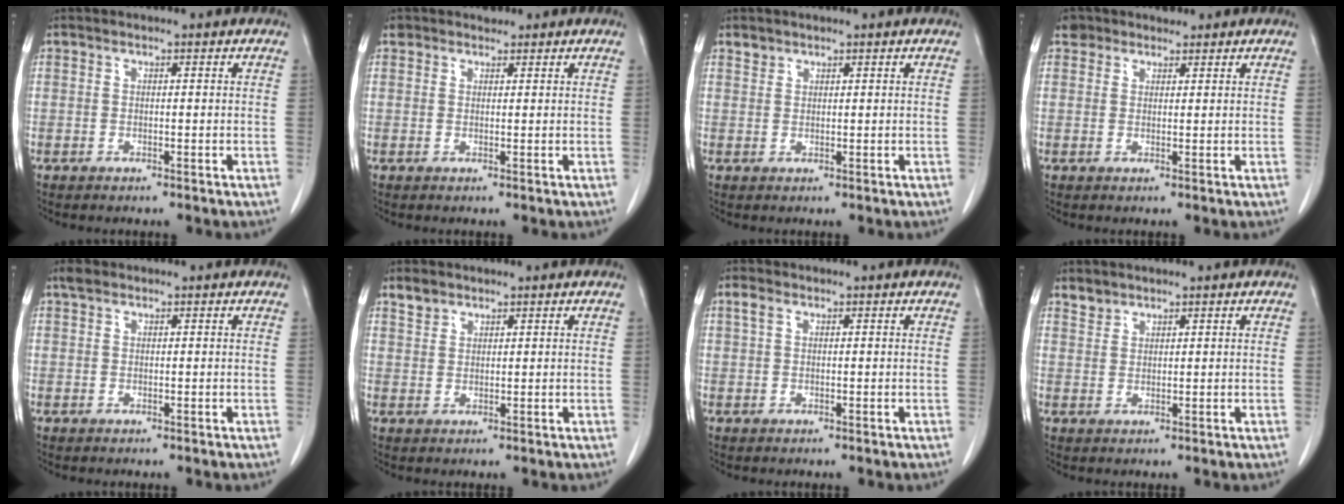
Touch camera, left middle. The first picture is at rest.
{"total": 1.3, "force": [1.0, 0.8, -0.1], "torque": [0.005, 0.008, 0.013]}
{"total": 1.1, "force": [0.9, 0.6, 0.0], "torque": [0.006, 0.002, 0.014]}
{"total": 2.6, "force": [1.9, 1.8, -0.1], "torque": [0.007, 0.015, 0.027]}
{"total": 1.1, "force": [0.8, 0.7, 0.4], "torque": [-0.010, 0.011, 0.014]}
{"total": 2.1, "force": [1.7, 1.2, 0.4], "torque": [-0.009, 0.008, 0.032]}
{"total": 1.3, "force": [0.6, 0.7, 0.9], "torque": [-0.025, 0.015, 0.012]}
{"total": 1.6, "force": [1.4, 0.7, -0.1], "torque": [0.004, 0.004, 0.027]}